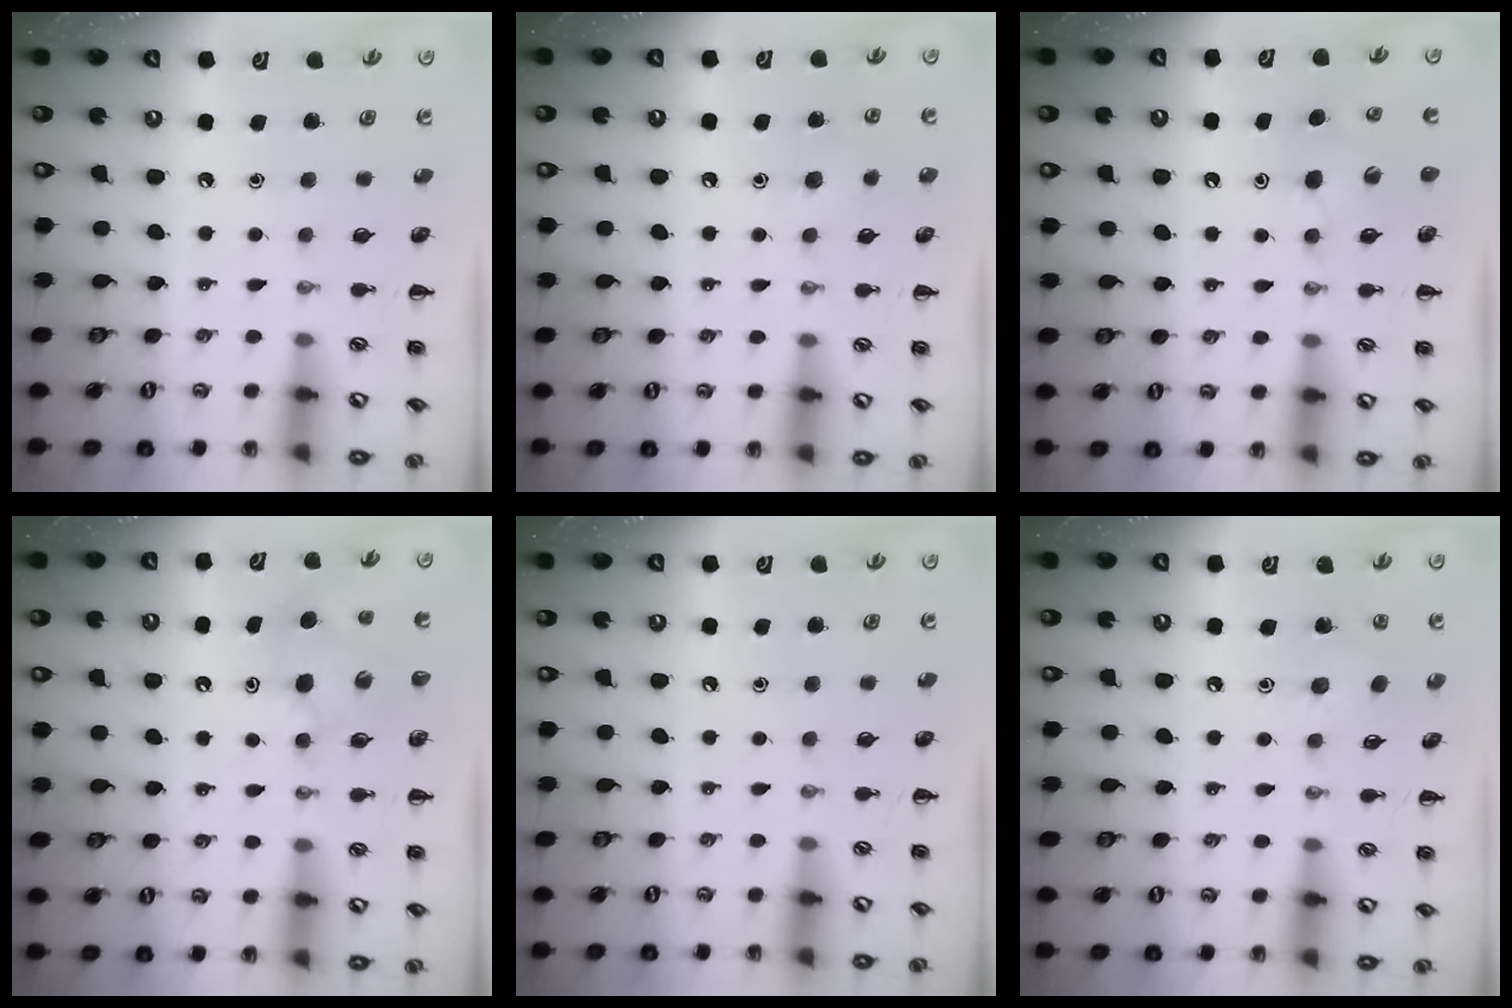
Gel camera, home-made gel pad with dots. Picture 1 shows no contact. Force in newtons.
{"total": 4.9, "press": 4.6, "slide": 1.5}
{"total": 5.3, "press": 5.1, "slide": 1.3}
{"total": 6.5, "press": 6.5, "slide": 0.9}
{"total": 0.0}
{"total": 5.6, "press": 5.5, "slide": 1.0}